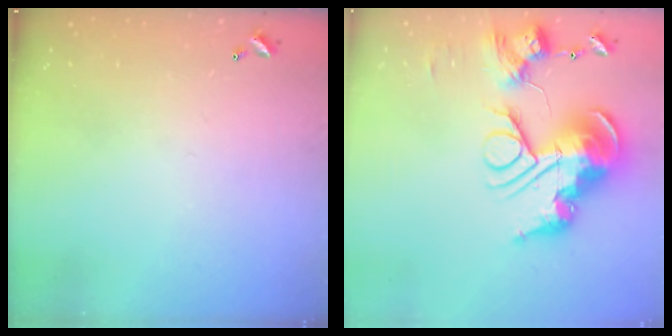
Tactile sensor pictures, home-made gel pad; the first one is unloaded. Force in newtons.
{"total": 0.7, "press": 0.7, "slide": 0.0}